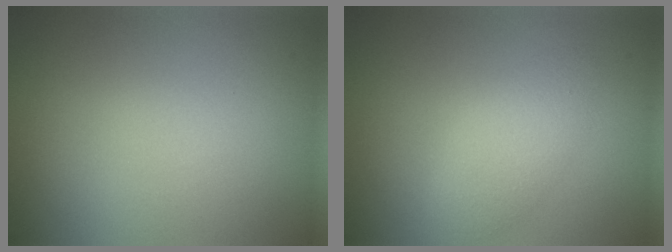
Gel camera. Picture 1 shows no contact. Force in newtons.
{"total": 2.7, "press": 2.6, "slide": 0.1}